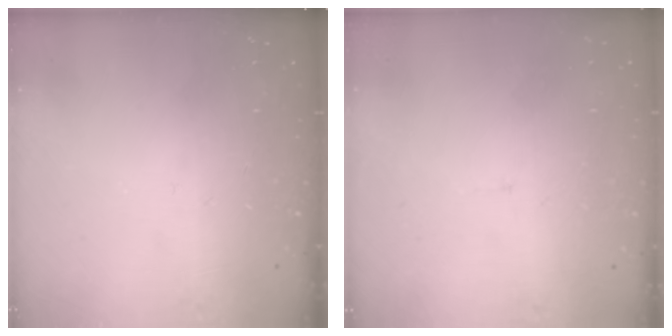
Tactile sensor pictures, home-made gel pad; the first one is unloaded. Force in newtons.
{"total": 3.0, "press": 3.0, "slide": 0.2}